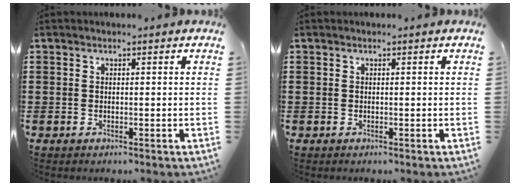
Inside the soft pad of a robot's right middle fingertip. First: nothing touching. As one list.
[{"total": 0.0}]